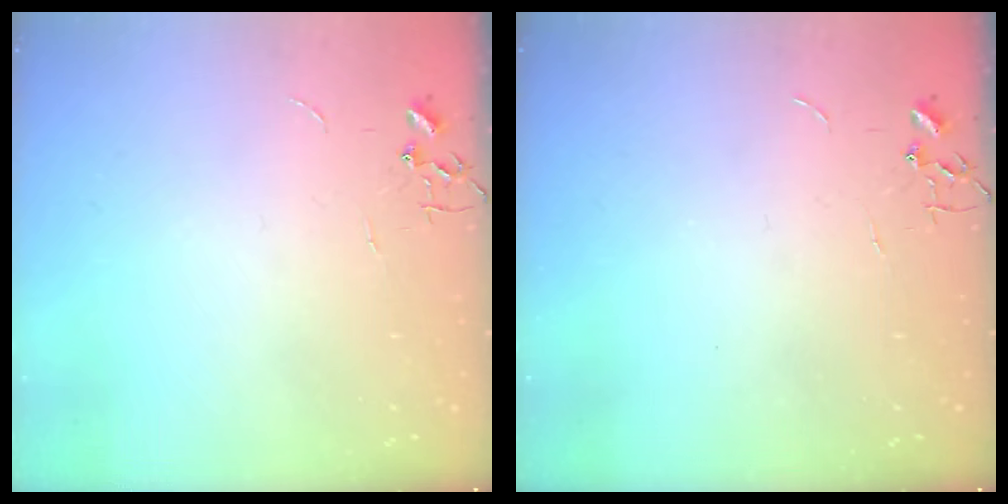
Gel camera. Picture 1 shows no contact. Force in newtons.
{"total": 0.0}